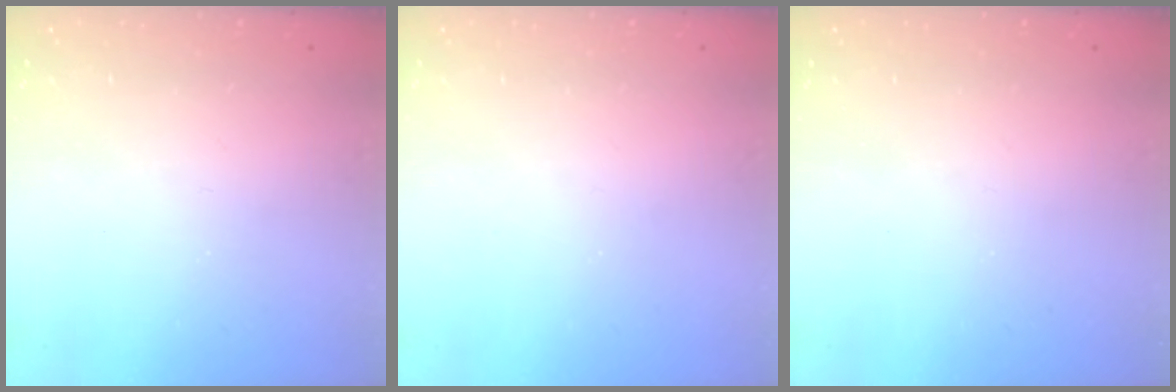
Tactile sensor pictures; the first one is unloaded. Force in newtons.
{"total": 0.0}
{"total": 0.0}